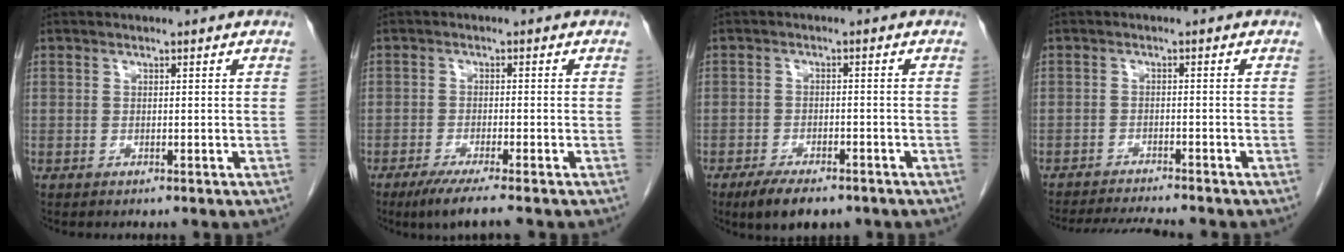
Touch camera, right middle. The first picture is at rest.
{"total": 5.5, "force": [-4.1, -0.2, 3.7], "torque": [-0.062, -0.014, -0.070]}
{"total": 6.6, "force": [-4.8, 2.4, 3.8], "torque": [-0.060, -0.006, -0.074]}
{"total": 7.7, "force": [-7.2, -0.1, 2.6], "torque": [-0.038, -0.013, -0.115]}